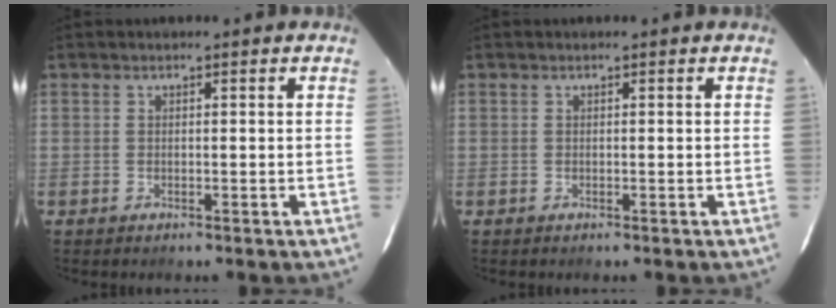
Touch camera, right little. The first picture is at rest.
{"total": 0.0}